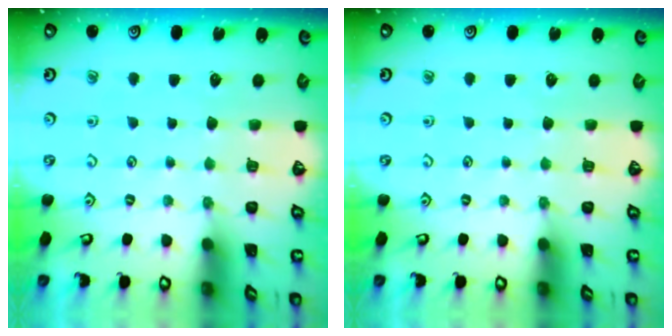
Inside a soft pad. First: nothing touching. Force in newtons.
{"total": 0.0}